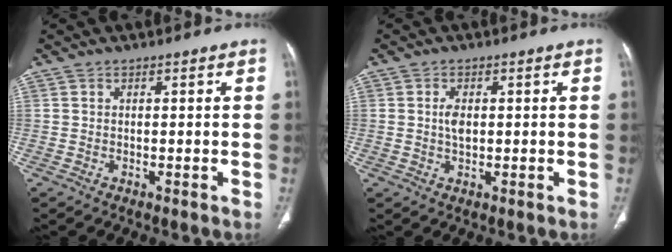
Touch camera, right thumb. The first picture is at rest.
{"total": 2.7, "force": [0.3, 1.6, 2.2], "torque": [-0.039, 0.000, 0.005]}